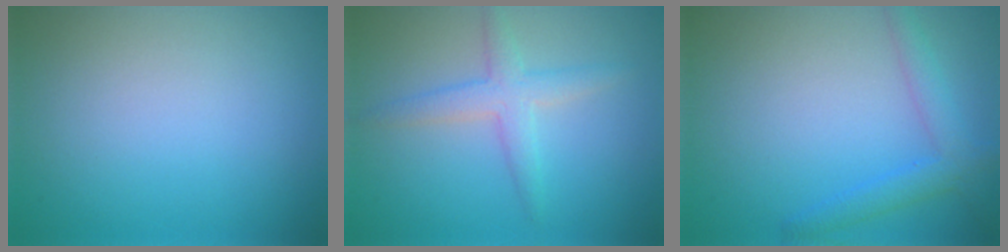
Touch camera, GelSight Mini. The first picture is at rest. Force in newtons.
{"total": 2.7, "press": 2.7, "slide": 0.1}
{"total": 2.9, "press": 2.9, "slide": 0.1}